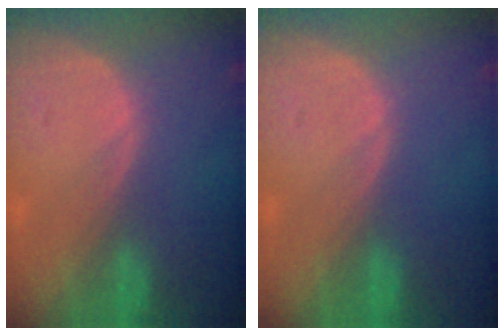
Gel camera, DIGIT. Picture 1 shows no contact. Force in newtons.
{"total": 0.0}